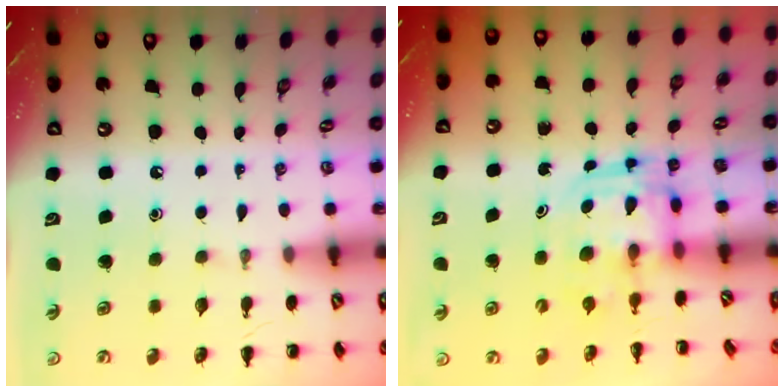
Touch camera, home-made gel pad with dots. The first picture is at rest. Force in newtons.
{"total": 3.0, "press": 3.0, "slide": 0.3}